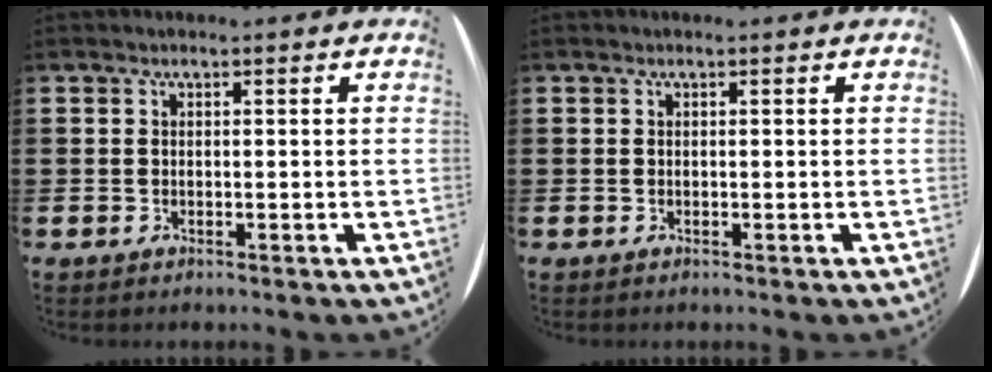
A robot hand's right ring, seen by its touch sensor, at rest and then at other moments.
{"total": 0.0}